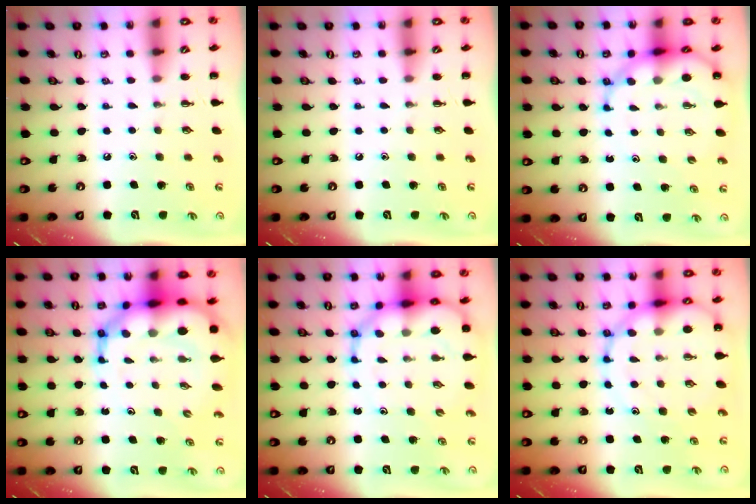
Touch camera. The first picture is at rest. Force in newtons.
{"total": 0.0}
{"total": 9.4, "press": 9.0, "slide": 2.7}
{"total": 15.9, "press": 15.3, "slide": 4.4}
{"total": 12.6, "press": 12.1, "slide": 3.4}
{"total": 15.8, "press": 15.5, "slide": 3.3}